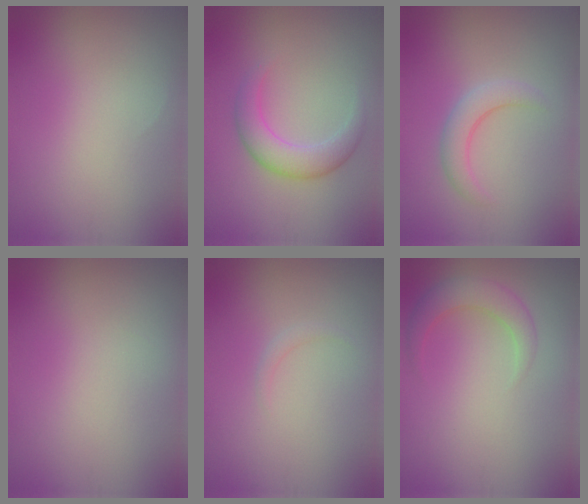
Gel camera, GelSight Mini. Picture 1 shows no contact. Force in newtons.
{"total": 3.6, "press": 3.6, "slide": 0.2}
{"total": 2.6, "press": 2.6, "slide": 0.2}
{"total": 0.0}
{"total": 0.7, "press": 0.7, "slide": 0.1}
{"total": 2.9, "press": 2.9, "slide": 0.2}